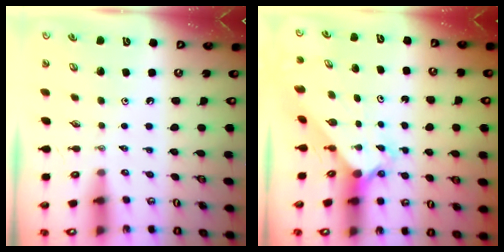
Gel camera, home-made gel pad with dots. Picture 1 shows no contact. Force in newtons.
{"total": 2.6, "press": 2.6, "slide": 0.3}